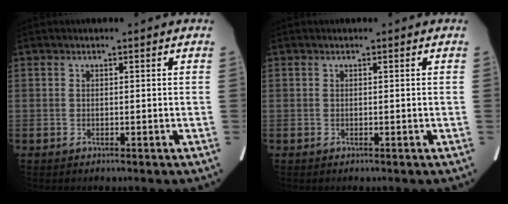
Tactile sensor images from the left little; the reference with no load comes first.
{"total": 0.0}